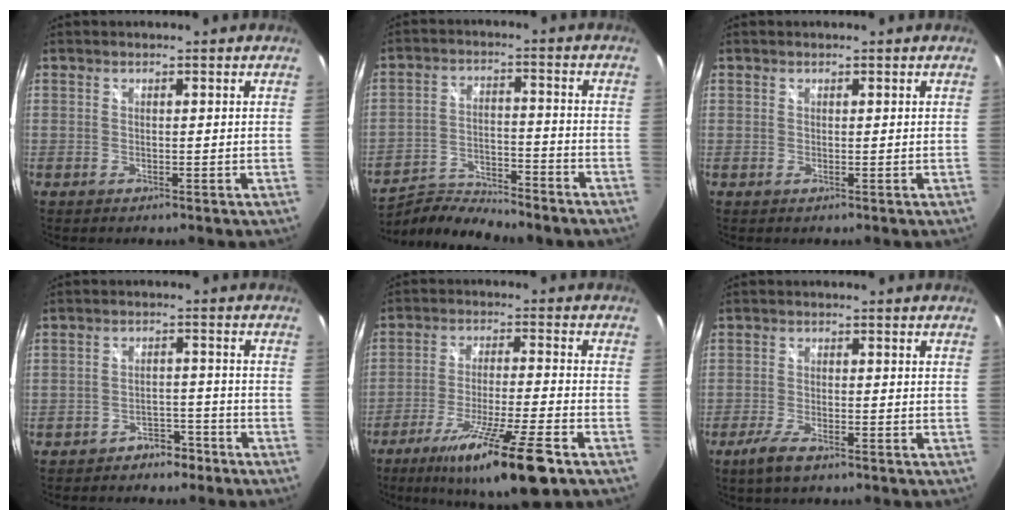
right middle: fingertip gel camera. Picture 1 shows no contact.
{"total": 13.2, "force": [-12.2, 1.9, 4.6], "torque": [-0.104, -0.018, -0.210]}
{"total": 0.0}
{"total": 5.1, "force": [-4.1, 2.7, 1.2], "torque": [-0.028, 0.019, -0.054]}
{"total": 15.7, "force": [-10.3, 1.0, 11.8], "torque": [-0.220, -0.034, -0.171]}
{"total": 4.8, "force": [-3.4, 1.1, 3.2], "torque": [-0.082, -0.010, -0.064]}